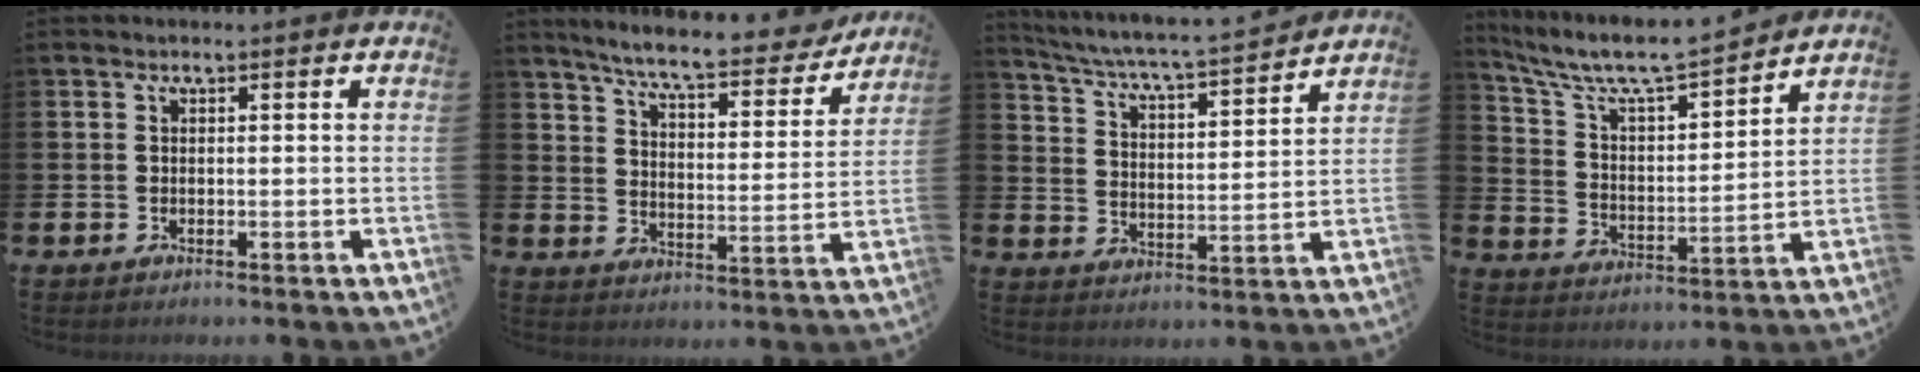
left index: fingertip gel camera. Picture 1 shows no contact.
{"total": 7.7, "force": [7.1, 1.0, 2.8], "torque": [-0.078, -0.048, 0.119]}
{"total": 5.6, "force": [5.3, -0.1, 1.6], "torque": [-0.056, -0.049, 0.085]}
{"total": 8.1, "force": [7.5, 1.1, 2.7], "torque": [-0.089, -0.056, 0.128]}